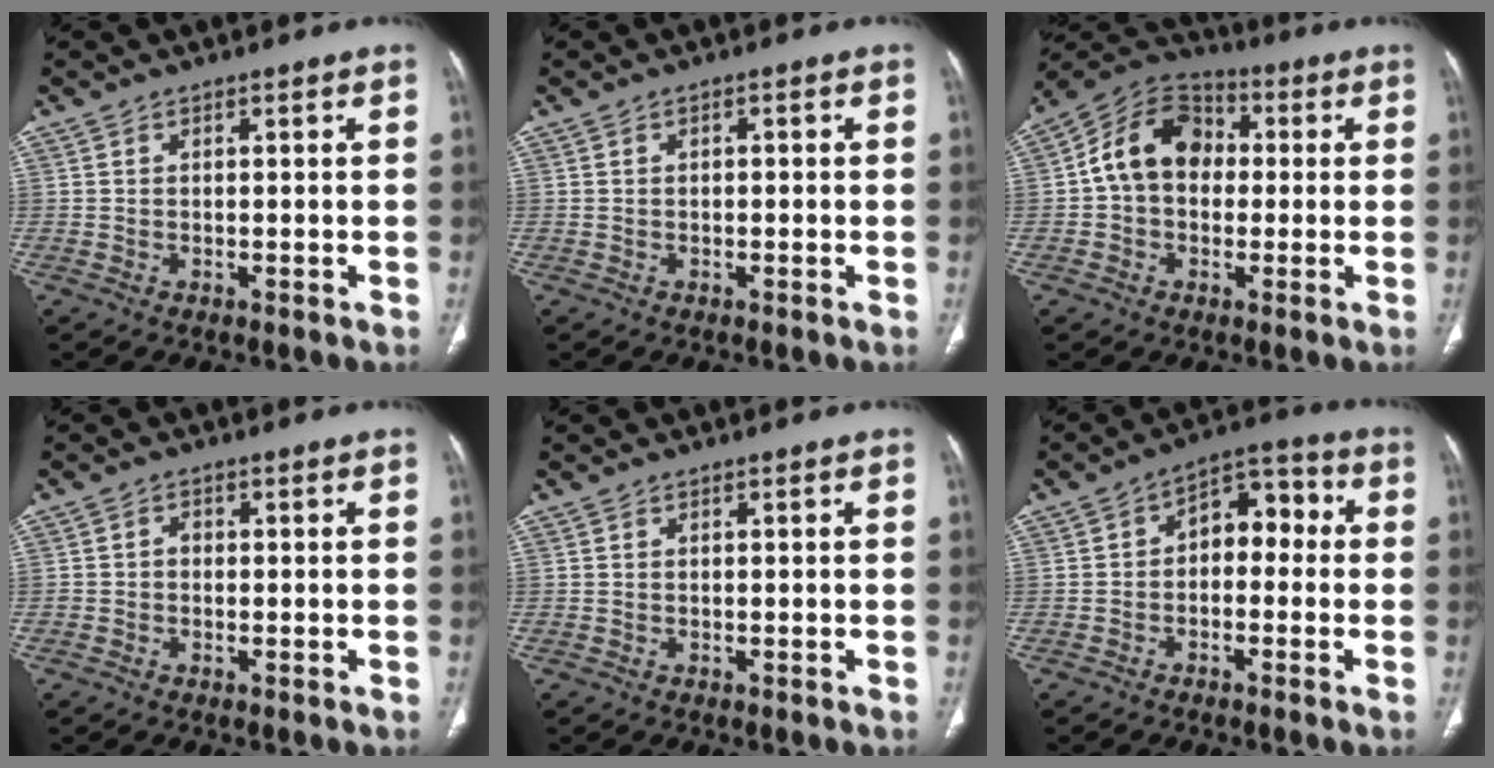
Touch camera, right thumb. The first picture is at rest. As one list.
[{"total": 0.8, "force": [0.0, 0.4, 0.6], "torque": [-0.010, 0.002, 0.000]}, {"total": 13.0, "force": [0.7, 10.1, 8.2], "torque": [-0.120, 0.036, -0.002]}, {"total": 1.3, "force": [-0.2, 1.1, 0.7], "torque": [-0.003, 0.005, -0.007]}, {"total": 0.0}, {"total": 8.4, "force": [-0.3, 5.5, 6.3], "torque": [-0.057, 0.041, -0.019]}]